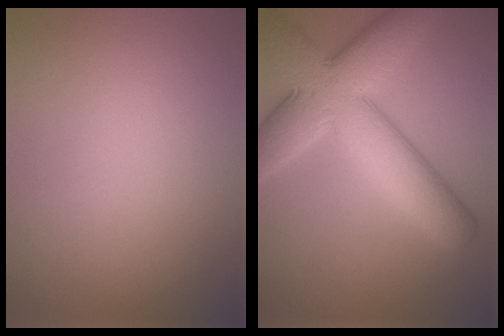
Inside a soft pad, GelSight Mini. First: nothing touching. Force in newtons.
{"total": 9.7, "press": 9.7, "slide": 0.2}